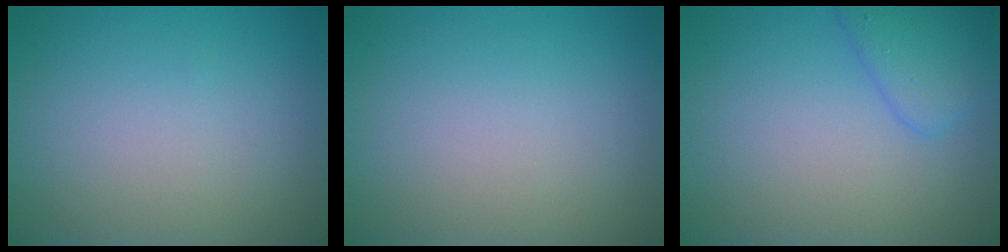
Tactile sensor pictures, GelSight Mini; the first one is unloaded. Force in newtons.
{"total": 0.0}
{"total": 1.8, "press": 1.8, "slide": 0.1}